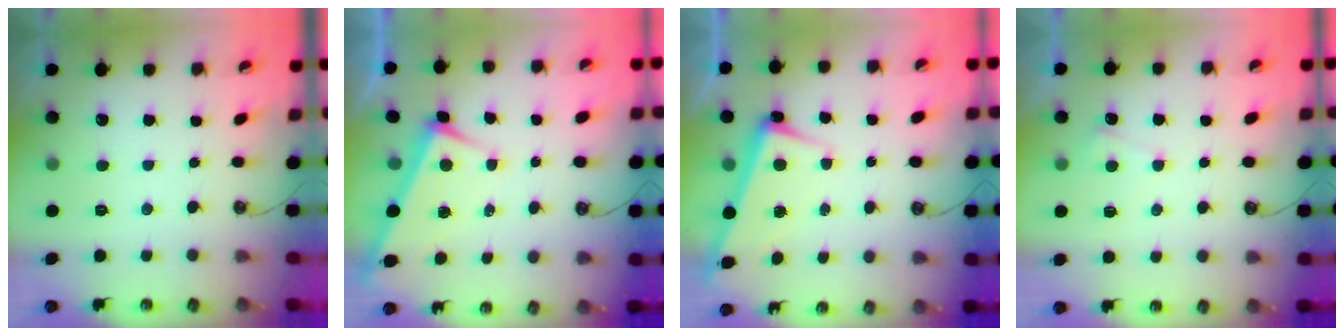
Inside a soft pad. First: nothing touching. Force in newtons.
{"total": 4.8, "press": 4.8, "slide": 0.5}
{"total": 2.6, "press": 2.4, "slide": 1.0}
{"total": 4.4, "press": 4.4, "slide": 0.5}